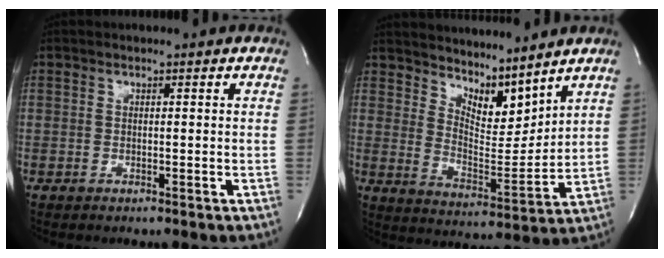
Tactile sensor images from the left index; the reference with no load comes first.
{"total": 9.2, "force": [8.0, 2.8, 3.6], "torque": [-0.066, -0.015, 0.152]}